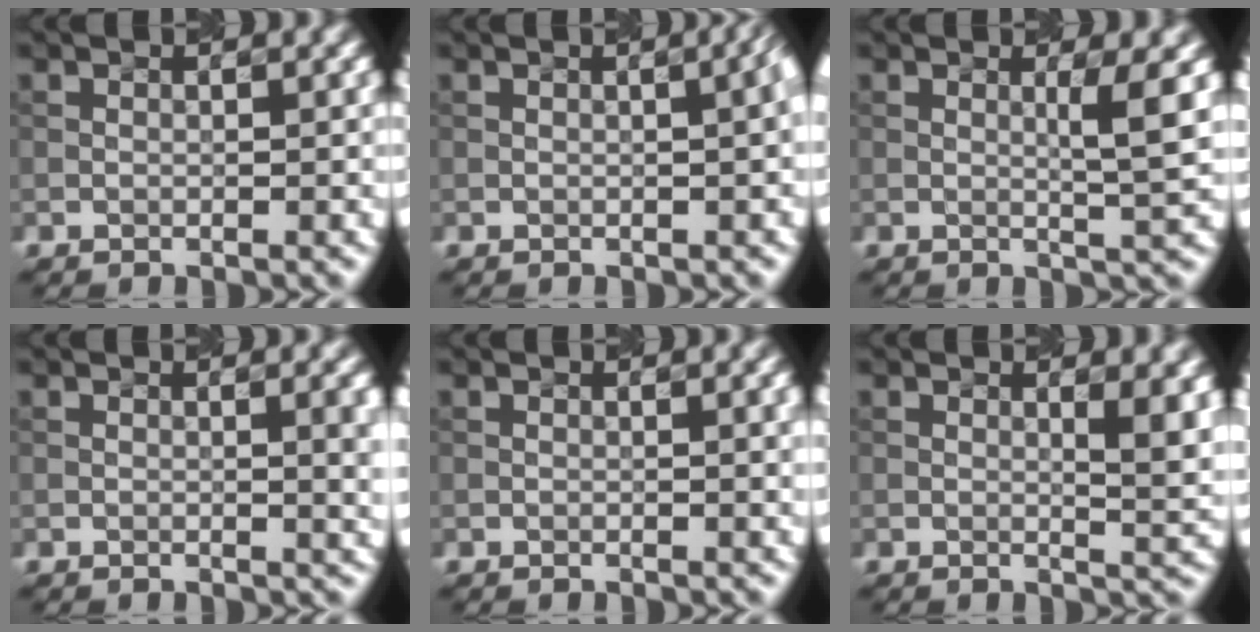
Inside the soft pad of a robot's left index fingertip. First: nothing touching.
{"total": 3.8, "force": [0.4, 1.6, 3.4], "torque": [-0.009, 0.026, -0.002]}
{"total": 2.9, "force": [0.4, 0.2, 2.9], "torque": [-0.044, -0.002, 0.012]}
{"total": 3.4, "force": [0.3, 1.1, 3.2], "torque": [-0.028, 0.009, 0.009]}
{"total": 2.1, "force": [0.4, 0.7, 2.0], "torque": [-0.016, 0.007, 0.006]}
{"total": 4.1, "force": [1.0, 1.1, 3.8], "torque": [-0.040, -0.001, 0.022]}